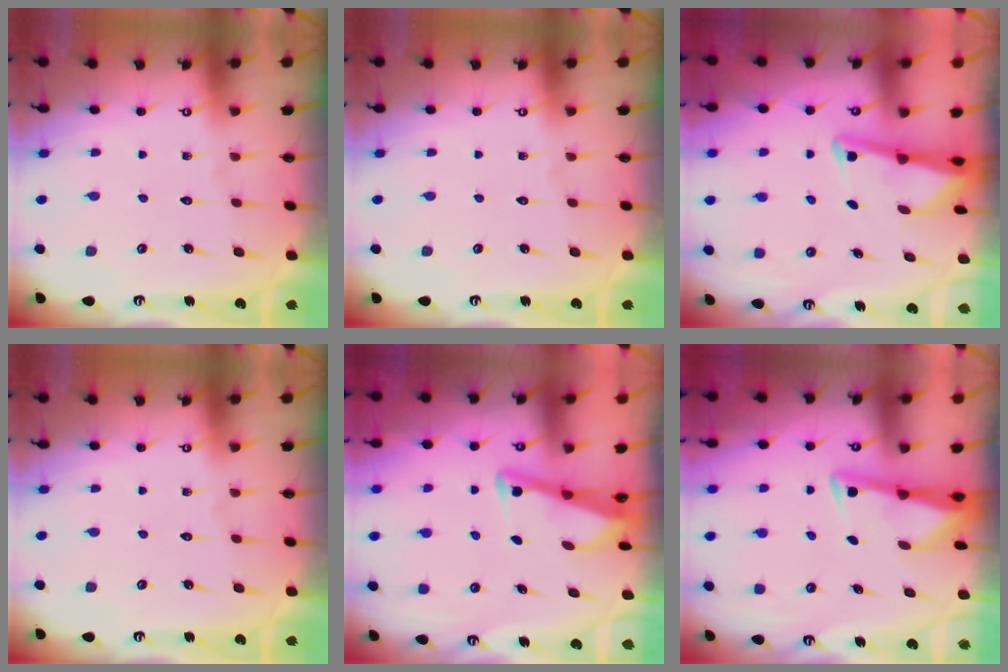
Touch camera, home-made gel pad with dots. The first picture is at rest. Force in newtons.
{"total": 0.0}
{"total": 2.9, "press": 2.9, "slide": 0.3}
{"total": 0.0}
{"total": 3.4, "press": 3.4, "slide": 0.4}
{"total": 2.9, "press": 2.9, "slide": 0.4}